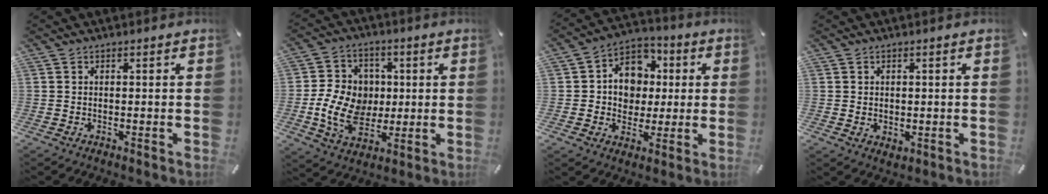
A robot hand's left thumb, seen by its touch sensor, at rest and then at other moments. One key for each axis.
{"total": 13.0, "fx": -0.7, "fy": 10.7, "fz": 7.4, "tx": -0.157, "ty": 0.010, "tz": -0.011}
{"total": 10.4, "fx": 0.4, "fy": 9.5, "fz": 4.2, "tx": -0.068, "ty": 0.006, "tz": 0.011}
{"total": 1.1, "fx": 0.0, "fy": 1.0, "fz": 0.5, "tx": -0.010, "ty": 0.005, "tz": -0.001}